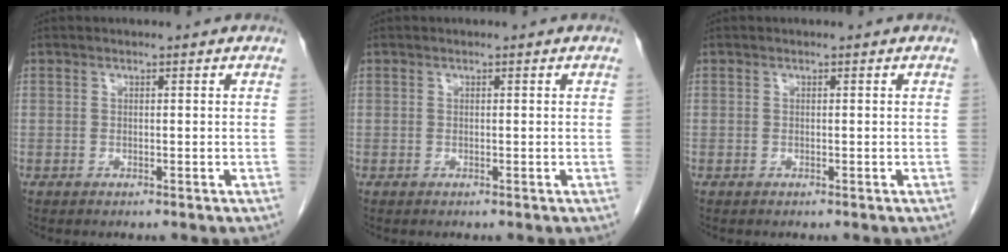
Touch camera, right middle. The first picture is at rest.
{"total": 0.0}
{"total": 0.0}